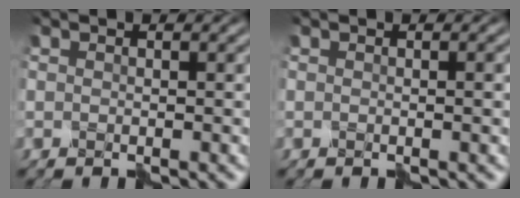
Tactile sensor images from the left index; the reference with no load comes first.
{"total": 1.1, "force": [0.0, 0.2, 1.0], "torque": [-0.010, 0.003, -0.002]}